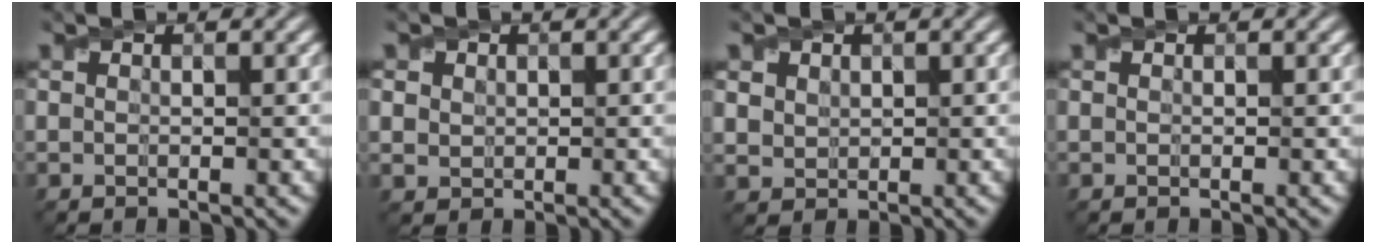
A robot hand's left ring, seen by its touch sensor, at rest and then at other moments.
{"total": 2.0, "force": [0.9, 1.7, 0.7], "torque": [-0.021, 0.000, 0.025]}
{"total": 1.9, "force": [1.0, 1.5, 0.6], "torque": [-0.019, -0.005, 0.030]}
{"total": 0.0}